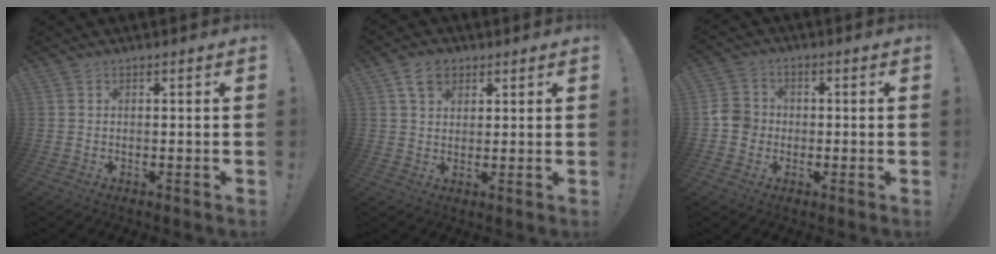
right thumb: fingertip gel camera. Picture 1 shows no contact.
{"total": 6.2, "force": [3.4, 4.2, 2.9], "torque": [-0.047, -0.004, 0.064]}
{"total": 6.5, "force": [-1.2, 6.0, 2.3], "torque": [-0.042, 0.016, -0.023]}